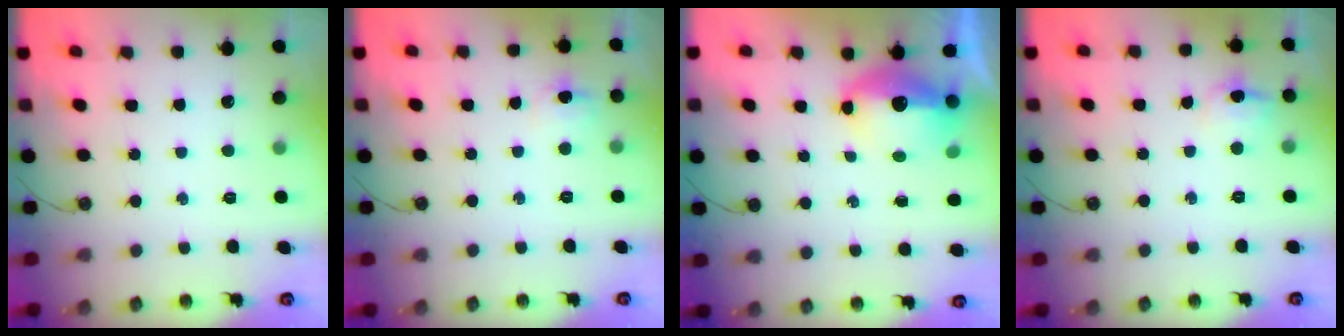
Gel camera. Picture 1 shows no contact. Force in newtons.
{"total": 5.0, "press": 4.5, "slide": 2.2}
{"total": 11.4, "press": 11.3, "slide": 1.2}
{"total": 6.6, "press": 6.5, "slide": 1.2}